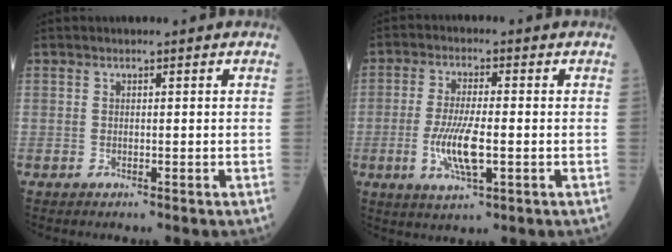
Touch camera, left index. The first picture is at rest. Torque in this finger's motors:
{"motor_torque": [0.24, 0.06, 0.27, 0.08]}